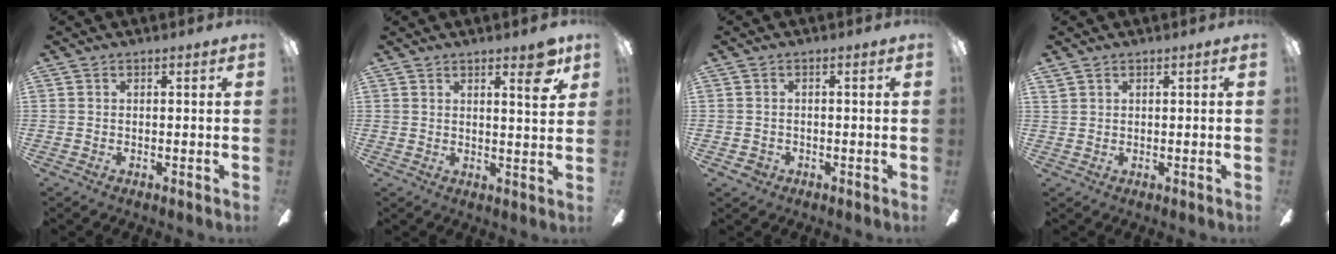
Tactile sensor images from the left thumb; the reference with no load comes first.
{"total": 6.3, "force": [4.3, 1.3, 4.5], "torque": [-0.056, -0.021, 0.065]}
{"total": 1.8, "force": [-0.9, 1.6, 0.5], "torque": [-0.006, 0.006, -0.018]}
{"total": 1.2, "force": [0.9, 0.7, 0.2], "torque": [-0.007, 0.001, 0.017]}